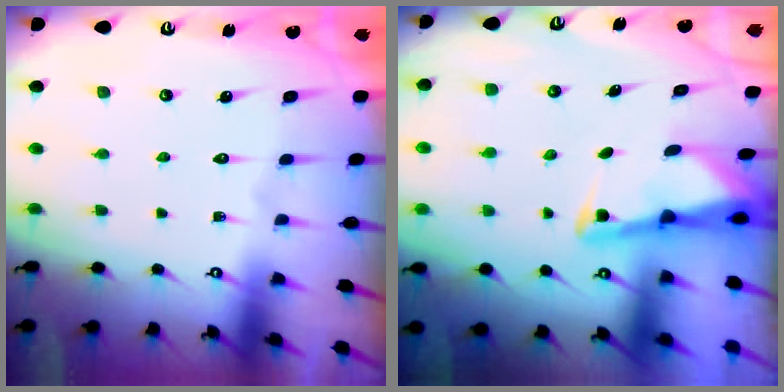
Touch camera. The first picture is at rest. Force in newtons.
{"total": 2.9, "press": 2.9, "slide": 0.3}